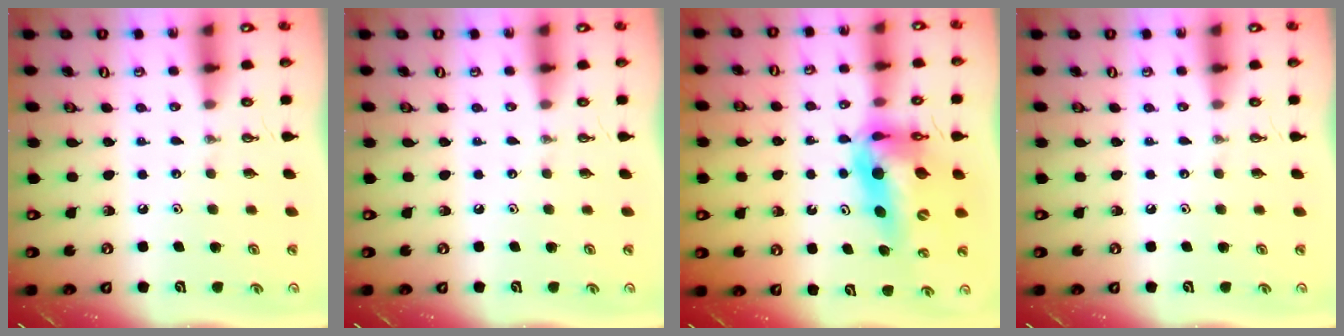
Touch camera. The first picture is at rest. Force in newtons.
{"total": 0.0}
{"total": 15.5, "press": 15.0, "slide": 4.0}
{"total": 0.0}